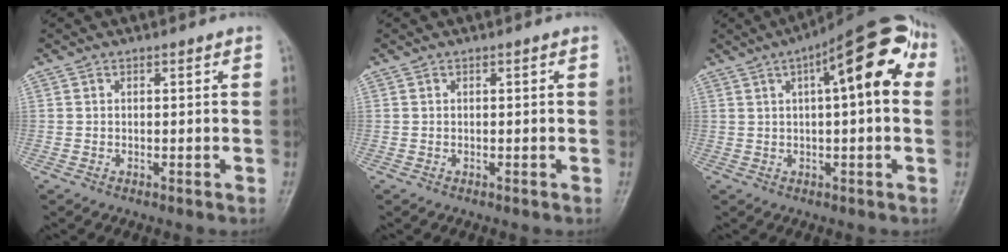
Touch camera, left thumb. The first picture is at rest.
{"total": 0.0}
{"total": 15.5, "force": [4.3, 5.0, 14.1], "torque": [-0.177, 0.033, 0.051]}